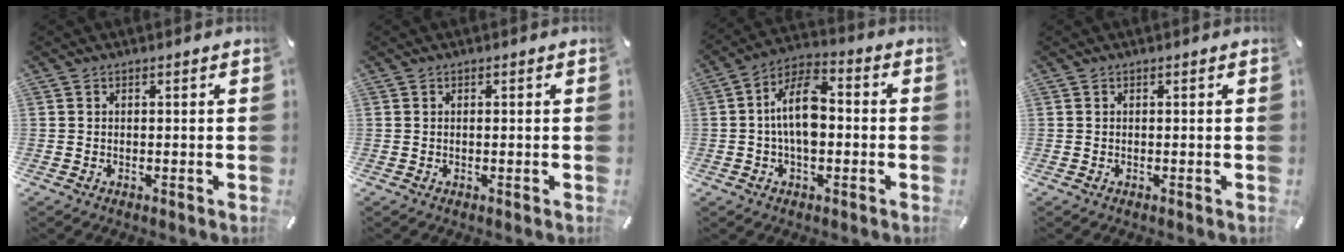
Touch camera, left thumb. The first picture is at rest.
{"total": 0.0}
{"total": 11.4, "force": [-1.0, 6.1, 9.6], "torque": [-0.182, 0.011, -0.016]}
{"total": 0.0}